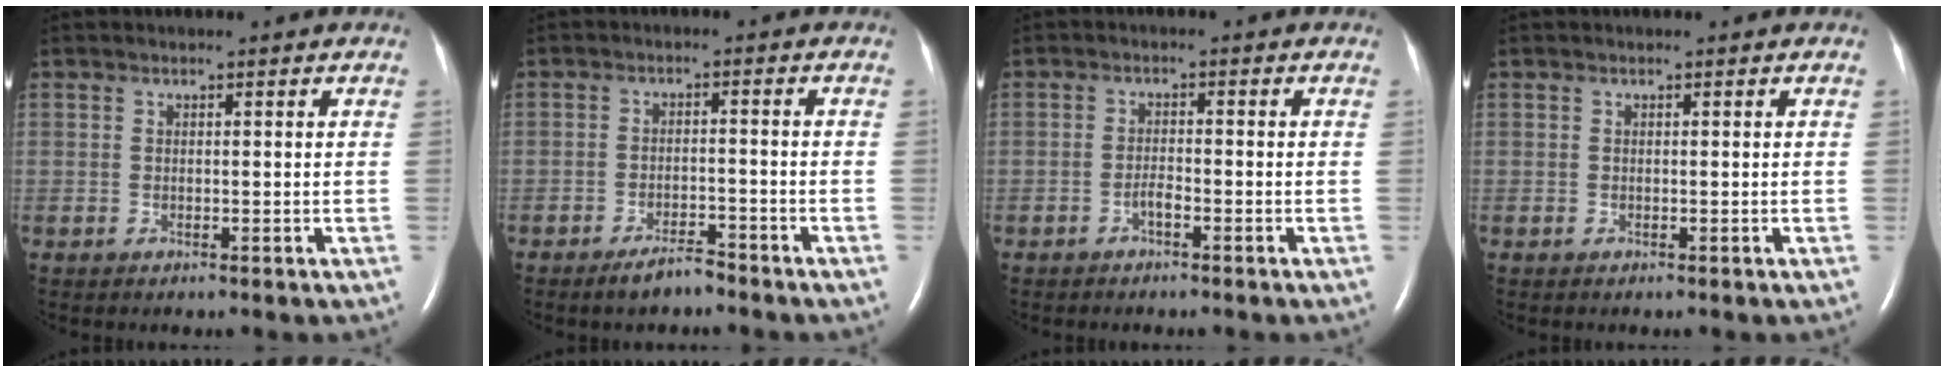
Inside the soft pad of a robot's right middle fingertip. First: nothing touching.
{"total": 3.7, "force": [-3.1, 0.8, 1.7], "torque": [-0.037, -0.002, -0.053]}
{"total": 1.6, "force": [-1.1, 0.2, 1.2], "torque": [-0.022, 0.002, -0.019]}
{"total": 0.0}